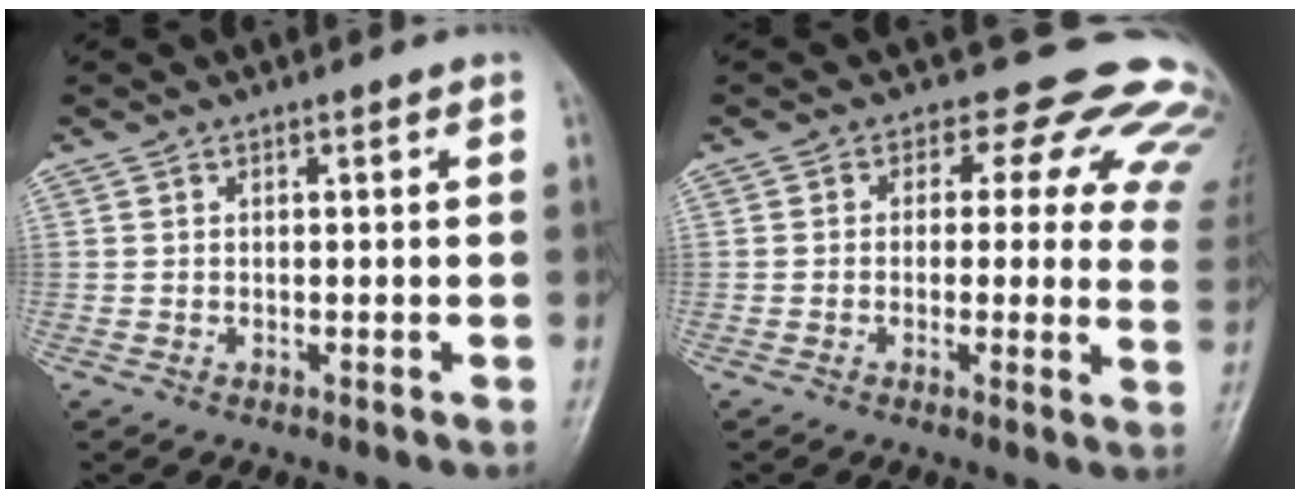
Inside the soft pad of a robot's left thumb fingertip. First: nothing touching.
{"total": 16.2, "force": [11.1, 8.6, 7.9], "torque": [-0.037, -0.034, 0.097]}